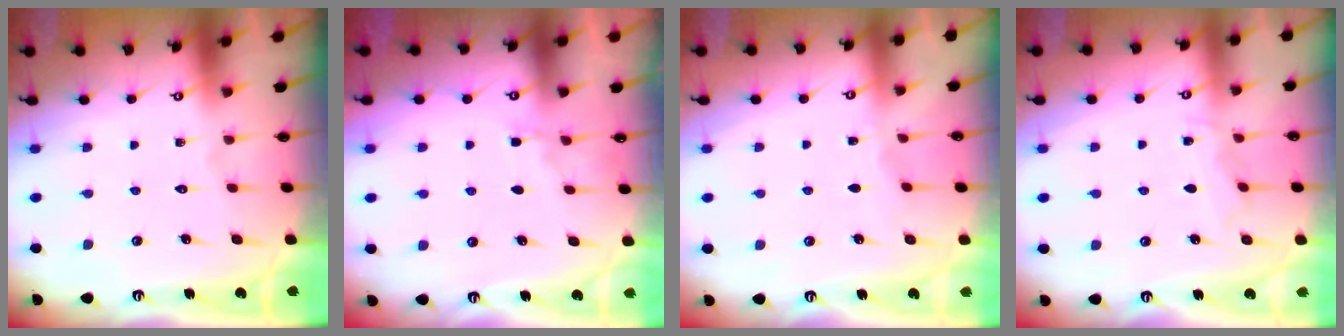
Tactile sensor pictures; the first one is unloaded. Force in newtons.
{"total": 2.8, "press": 2.8, "slide": 0.4}
{"total": 2.8, "press": 2.8, "slide": 0.4}
{"total": 3.9, "press": 3.9, "slide": 0.5}